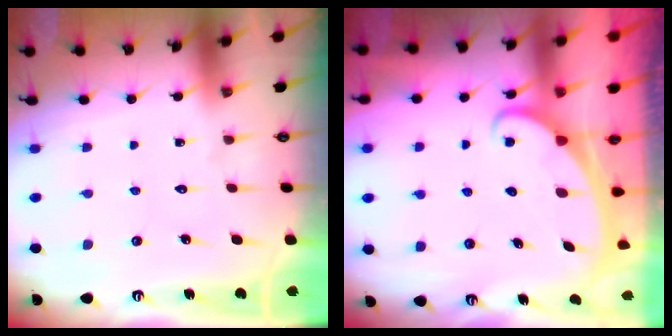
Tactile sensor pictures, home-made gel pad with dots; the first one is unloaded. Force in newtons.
{"total": 1.9, "press": 1.9, "slide": 0.1}